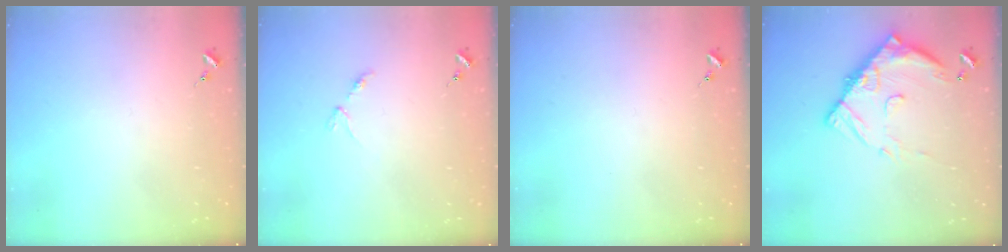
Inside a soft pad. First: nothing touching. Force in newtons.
{"total": 2.8, "press": 2.8, "slide": 0.5}
{"total": 0.0}
{"total": 14.4, "press": 14.4, "slide": 1.3}